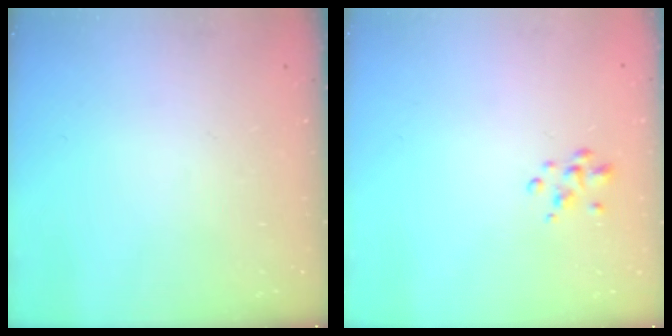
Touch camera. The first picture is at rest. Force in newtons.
{"total": 2.5, "press": 2.5, "slide": 0.4}